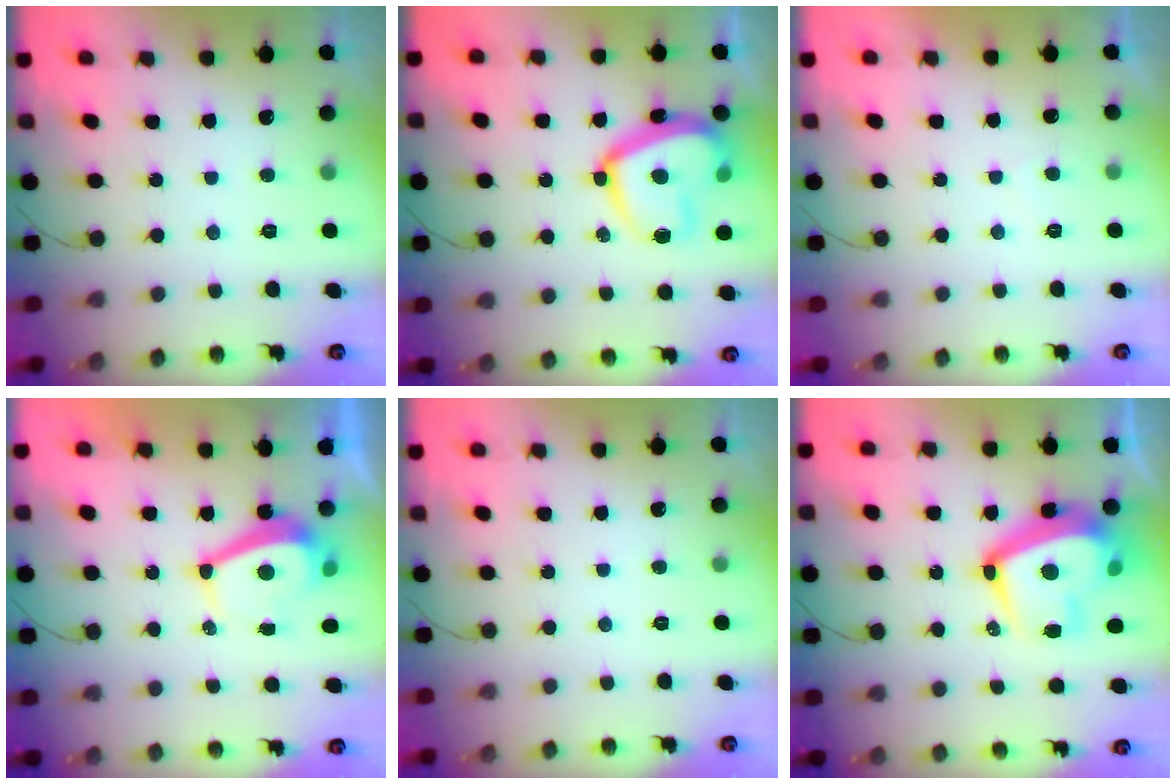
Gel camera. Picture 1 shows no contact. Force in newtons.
{"total": 17.0, "press": 16.9, "slide": 1.5}
{"total": 1.0, "press": 0.8, "slide": 0.7}
{"total": 5.4, "press": 5.4, "slide": 0.7}
{"total": 0.0}
{"total": 19.9, "press": 19.8, "slide": 1.7}